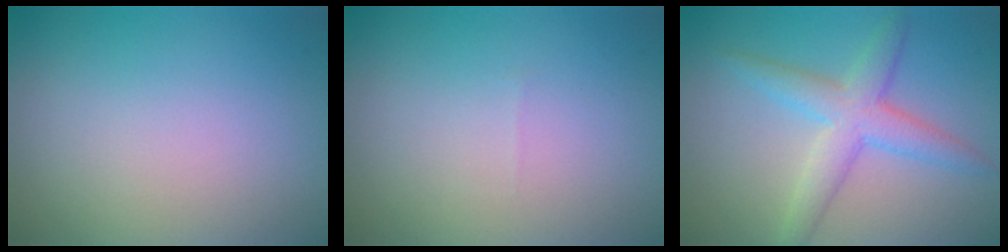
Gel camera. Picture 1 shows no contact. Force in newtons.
{"total": 0.0}
{"total": 4.2, "press": 4.2, "slide": 0.2}